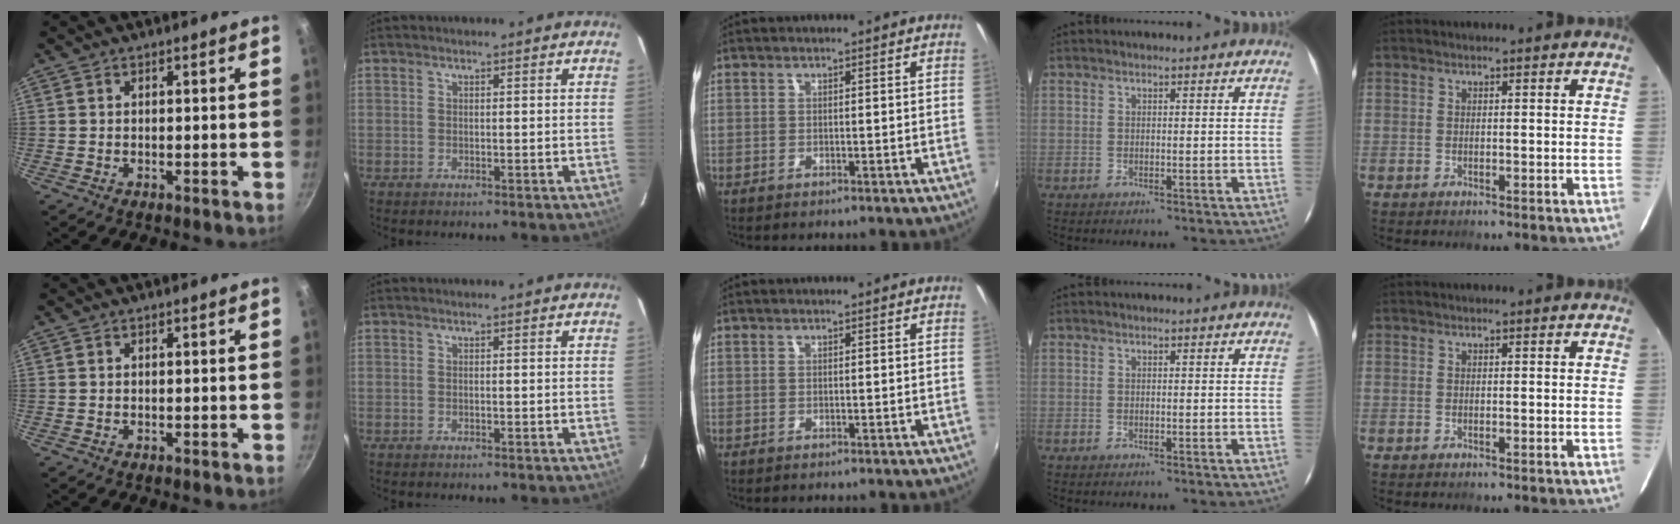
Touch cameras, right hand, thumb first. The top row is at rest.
{}